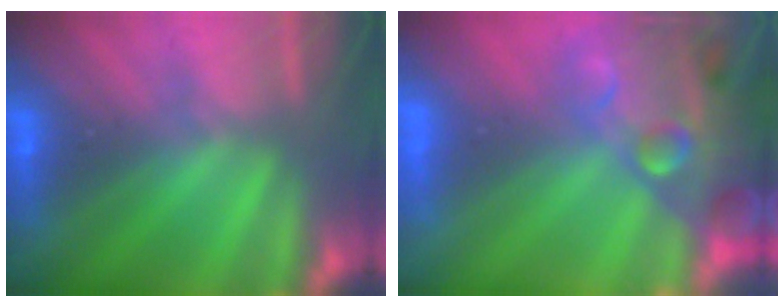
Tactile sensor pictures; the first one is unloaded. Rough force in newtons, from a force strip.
{"total": 6.9}